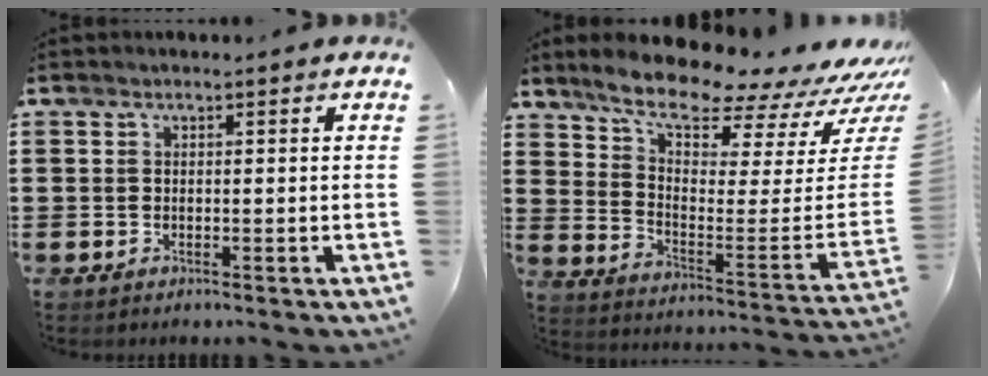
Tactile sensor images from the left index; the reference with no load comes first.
{"total": 9.7, "force": [8.5, 1.8, 4.4], "torque": [-0.095, -0.082, 0.140]}